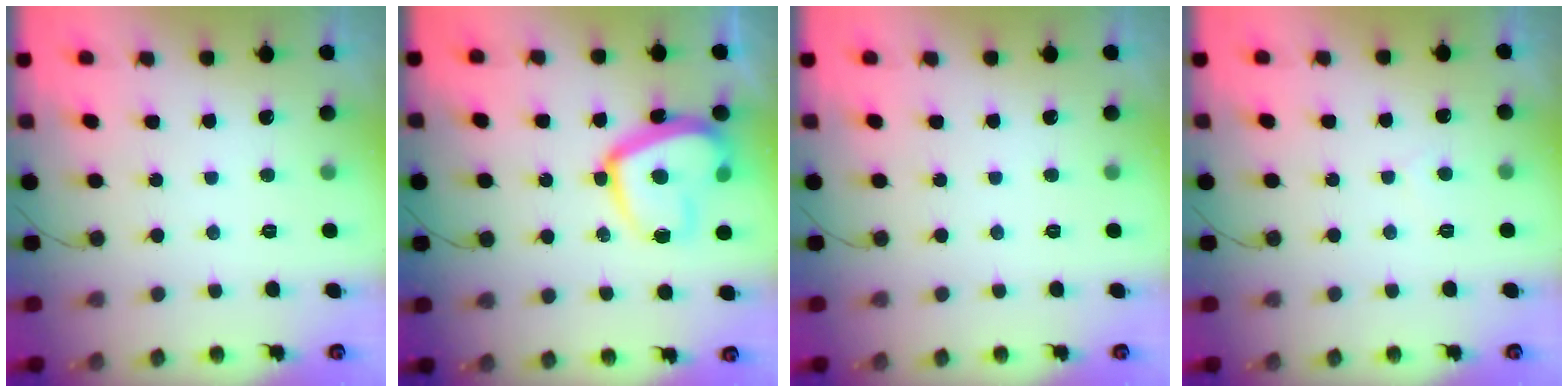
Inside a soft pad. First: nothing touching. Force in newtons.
{"total": 16.3, "press": 16.3, "slide": 1.4}
{"total": 0.0}
{"total": 2.9, "press": 2.9, "slide": 0.4}